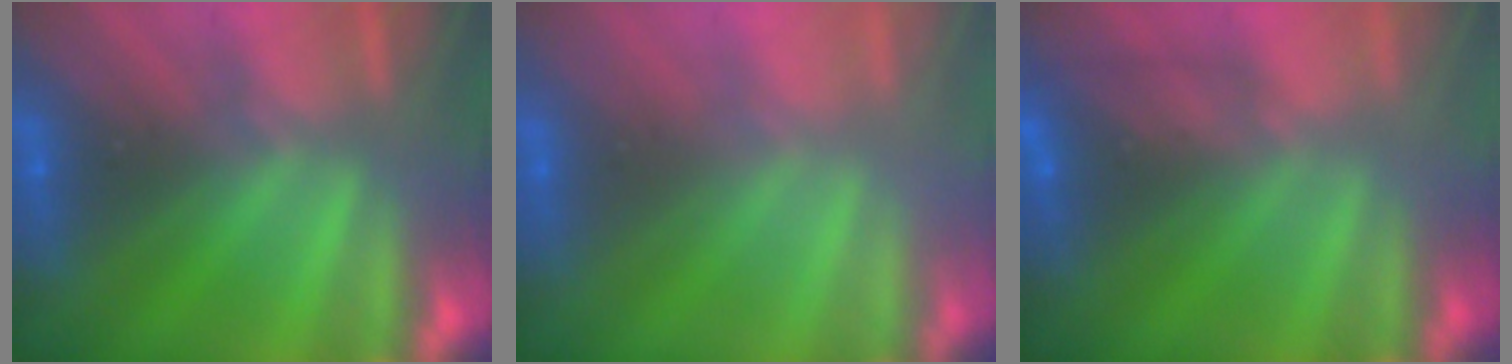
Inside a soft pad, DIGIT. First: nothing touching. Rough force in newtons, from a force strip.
{"total": 2.5}
{"total": 4.6}